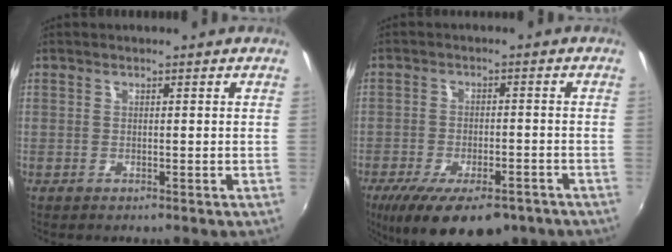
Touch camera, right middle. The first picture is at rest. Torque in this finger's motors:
{"motor_torque": [1.27, -0.86, 0.31, 0.16]}